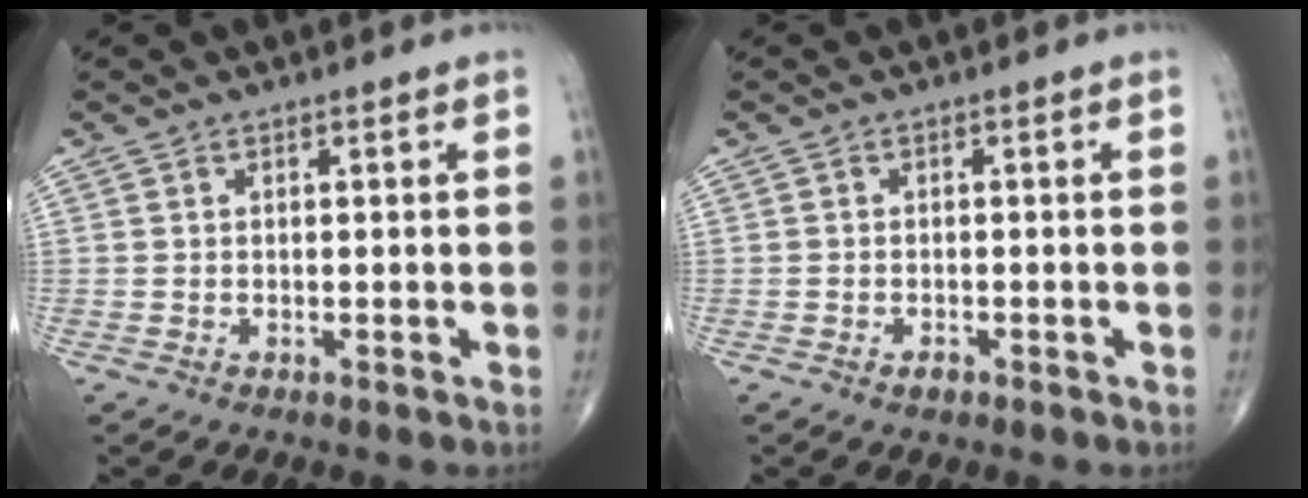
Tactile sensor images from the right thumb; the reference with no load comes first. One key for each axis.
{"total": 1.1, "fx": -0.7, "fy": 0.6, "fz": 0.6, "tx": -0.009, "ty": 0.004, "tz": -0.010}